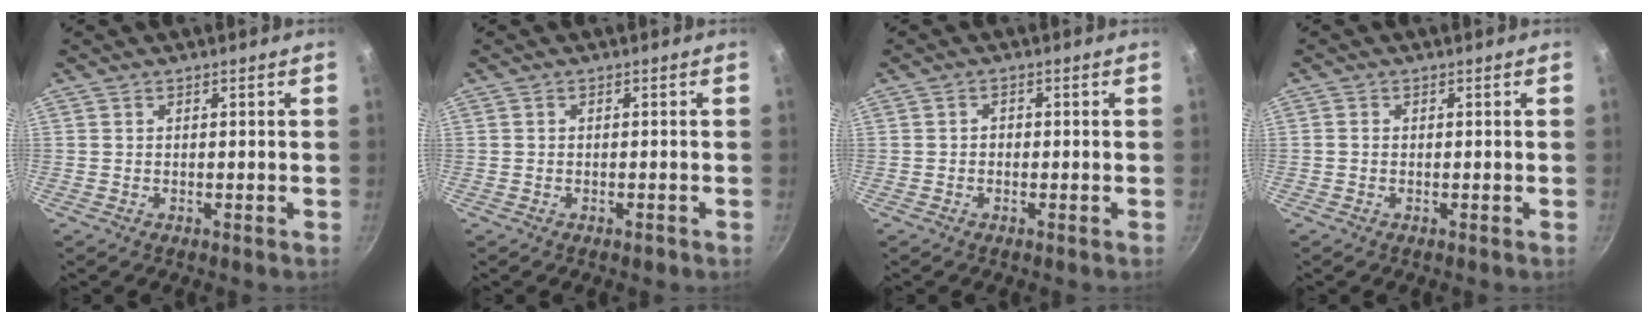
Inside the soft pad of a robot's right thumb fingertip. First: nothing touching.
{"total": 1.0, "force": [-0.6, 0.5, 0.5], "torque": [-0.011, 0.005, -0.006]}
{"total": 1.1, "force": [-0.4, 0.9, 0.5], "torque": [-0.008, 0.004, -0.007]}
{"total": 0.6, "force": [-0.1, 0.6, 0.3], "torque": [-0.004, 0.003, -0.004]}